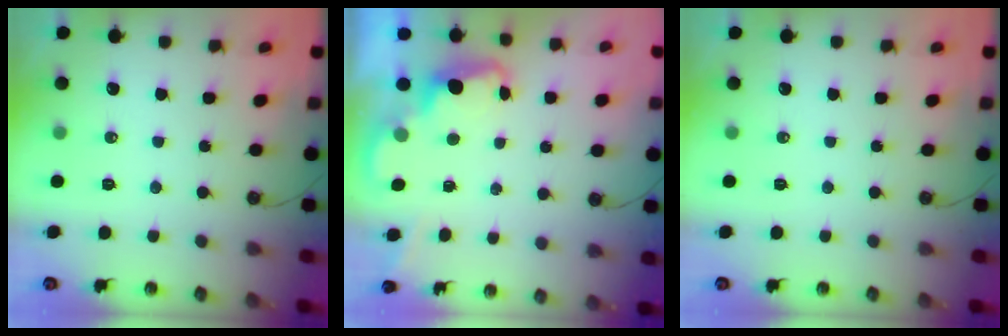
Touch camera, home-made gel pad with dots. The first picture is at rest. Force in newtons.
{"total": 2.4, "press": 2.3, "slide": 0.6}
{"total": 0.0}